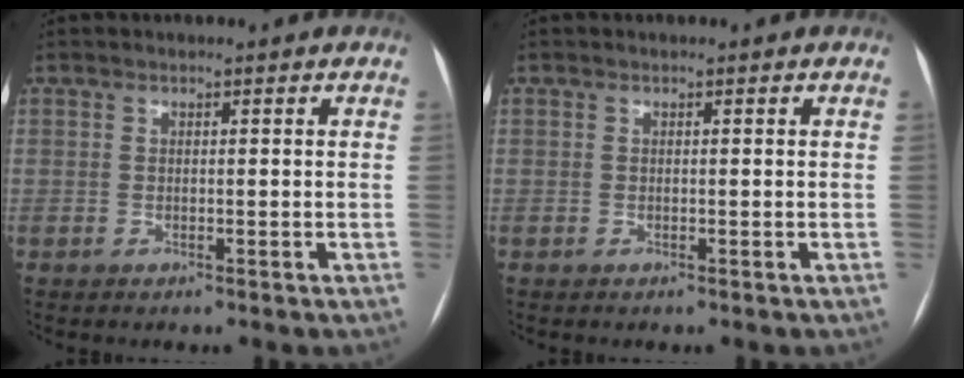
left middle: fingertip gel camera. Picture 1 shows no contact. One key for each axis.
{"total": 0.0}